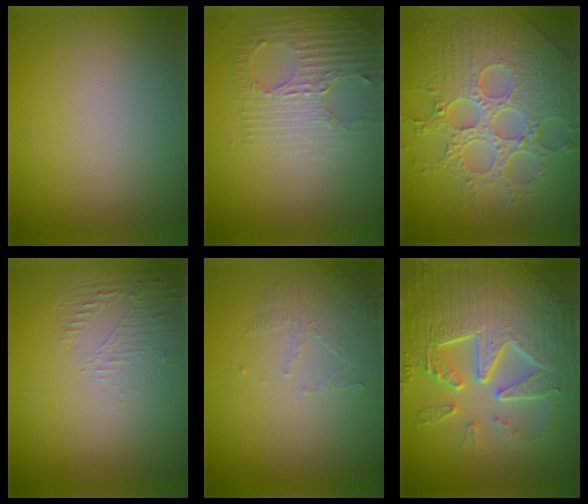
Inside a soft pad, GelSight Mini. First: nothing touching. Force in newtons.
{"total": 2.8, "press": 2.5, "slide": 1.3}
{"total": 8.6, "press": 6.3, "slide": 5.8}
{"total": 1.3, "press": 0.0, "slide": 1.3}
{"total": 1.6, "press": 0.7, "slide": 1.4}
{"total": 9.5, "press": 6.4, "slide": 7.1}